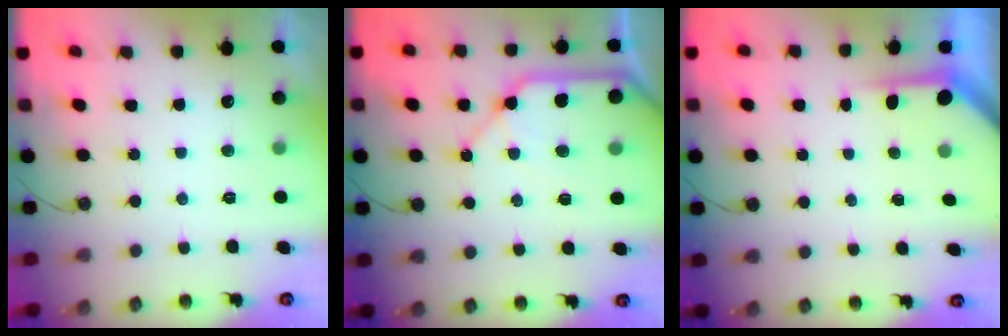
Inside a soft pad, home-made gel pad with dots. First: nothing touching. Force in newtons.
{"total": 13.0, "press": 12.9, "slide": 1.4}
{"total": 3.8, "press": 3.8, "slide": 0.3}